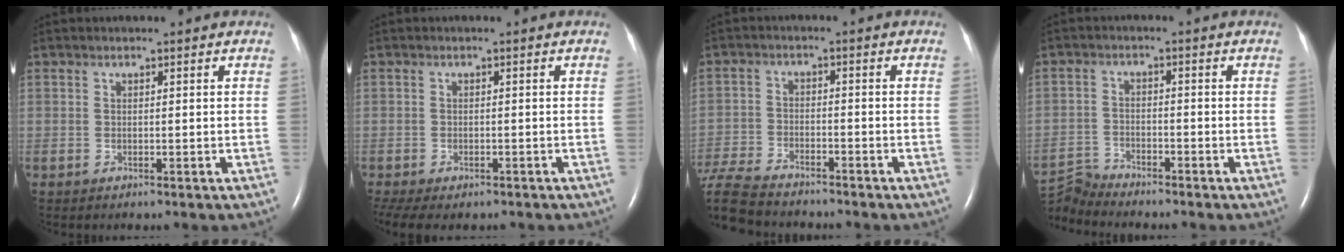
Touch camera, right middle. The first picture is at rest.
{"total": 8.0, "force": [-5.8, 3.5, 4.2], "torque": [-0.089, -0.005, -0.082]}
{"total": 13.5, "force": [-11.8, 3.6, 5.6], "torque": [-0.145, -0.013, -0.199]}
{"total": 5.3, "force": [-5.2, -0.5, -0.7], "torque": [0.005, -0.005, -0.098]}